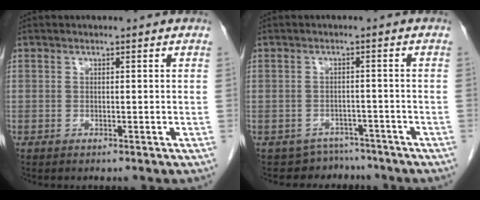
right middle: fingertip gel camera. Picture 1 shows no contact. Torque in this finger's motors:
{"motor_torque": [0.05, -0.03, -0.09, -0.01]}